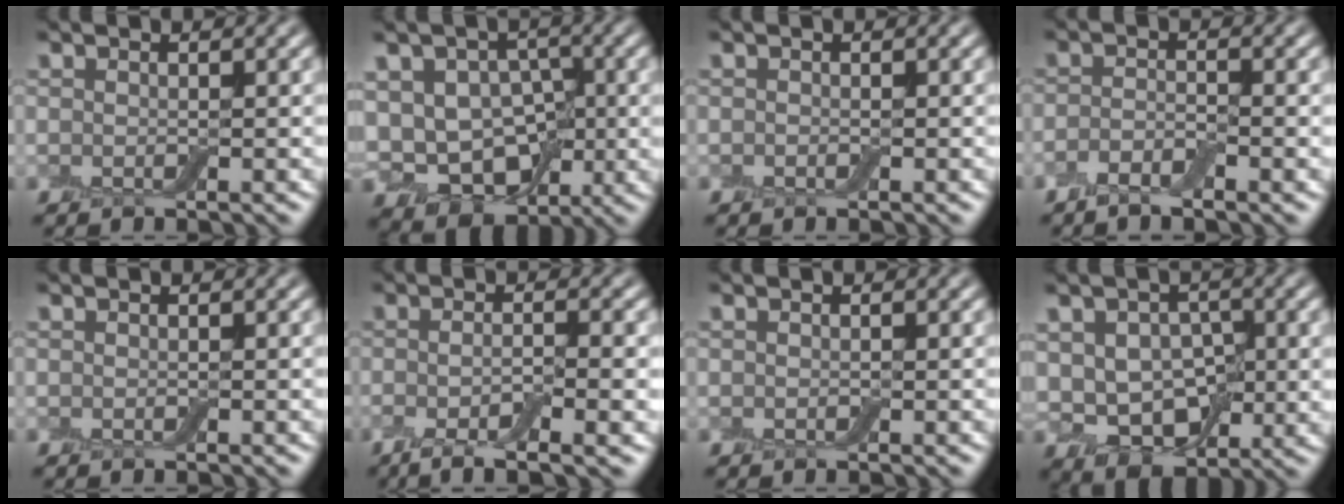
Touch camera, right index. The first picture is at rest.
{"total": 9.3, "force": [-1.5, 7.1, 5.8], "torque": [-0.076, -0.003, -0.026]}
{"total": 0.0}
{"total": 2.2, "force": [-1.4, 0.6, 1.6], "torque": [-0.034, -0.001, -0.031]}
{"total": 0.0}
{"total": 5.6, "force": [-2.6, 1.1, 4.8], "torque": [-0.079, -0.010, -0.047]}
{"total": 0.0}
{"total": 7.5, "force": [-0.5, 5.1, 5.5], "torque": [-0.089, -0.004, -0.006]}